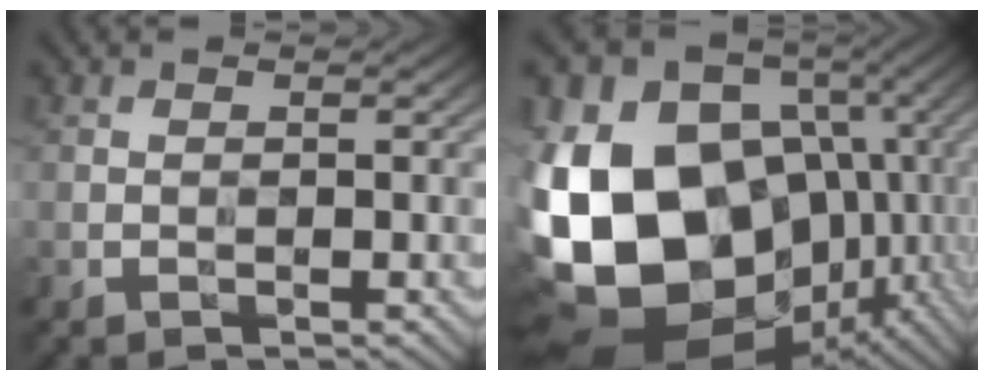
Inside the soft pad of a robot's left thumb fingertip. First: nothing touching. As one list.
[{"total": 22.8, "force": [-2.8, 17.5, 14.3], "torque": [-0.354, -0.039, -0.008]}]